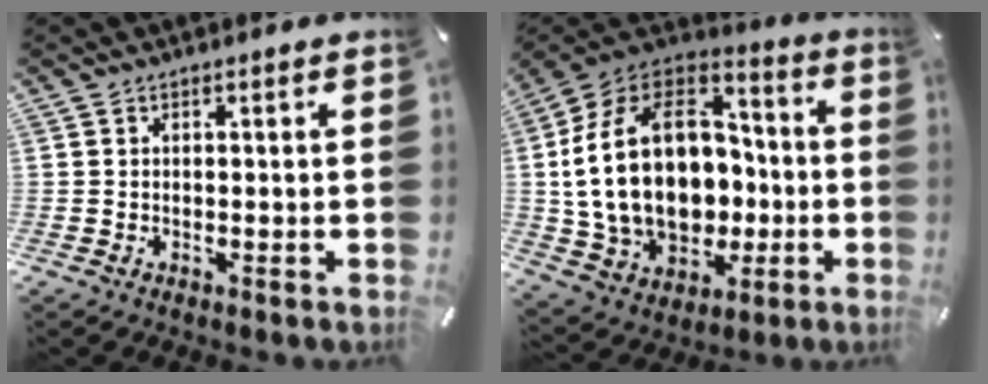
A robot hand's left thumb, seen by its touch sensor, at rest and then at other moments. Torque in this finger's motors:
{"motor_torque": [1.36, 3.65, 2.77, 0.00, 0.41]}